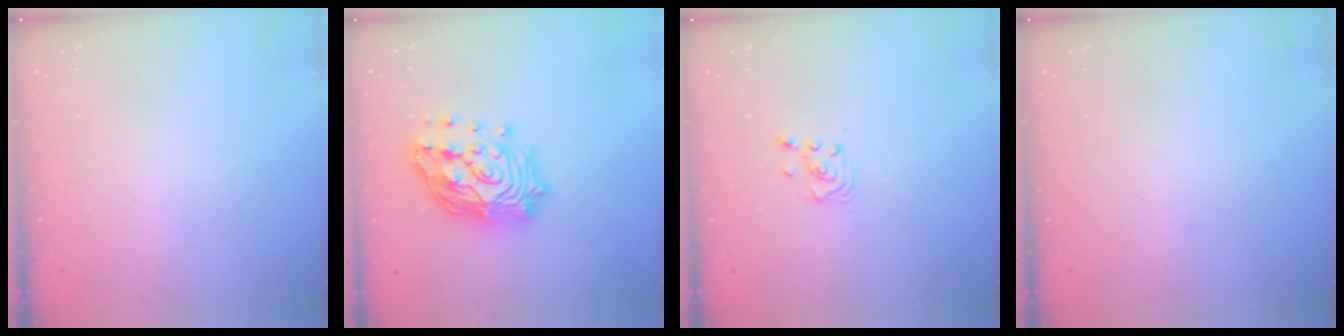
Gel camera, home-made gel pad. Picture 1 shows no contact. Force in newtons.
{"total": 22.7, "press": 22.6, "slide": 1.9}
{"total": 2.6, "press": 2.6, "slide": 0.2}
{"total": 0.0}